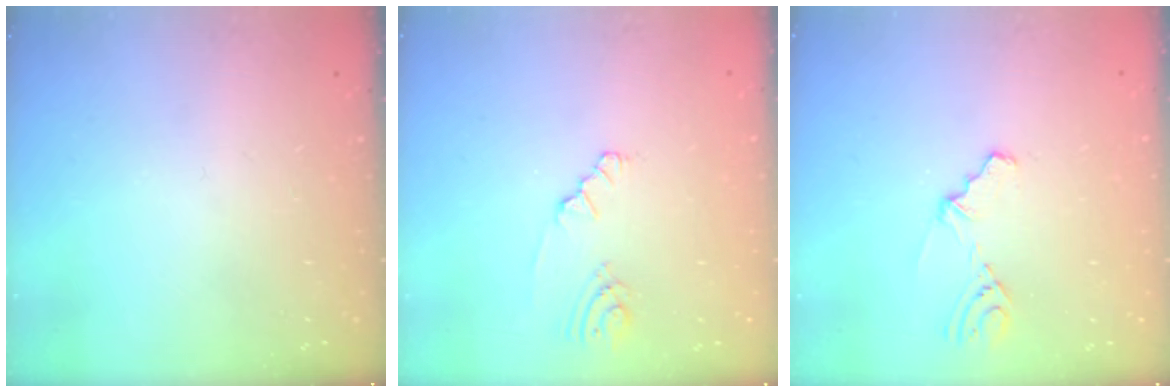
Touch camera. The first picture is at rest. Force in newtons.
{"total": 3.2, "press": 3.2, "slide": 0.5}
{"total": 4.1, "press": 4.0, "slide": 0.9}